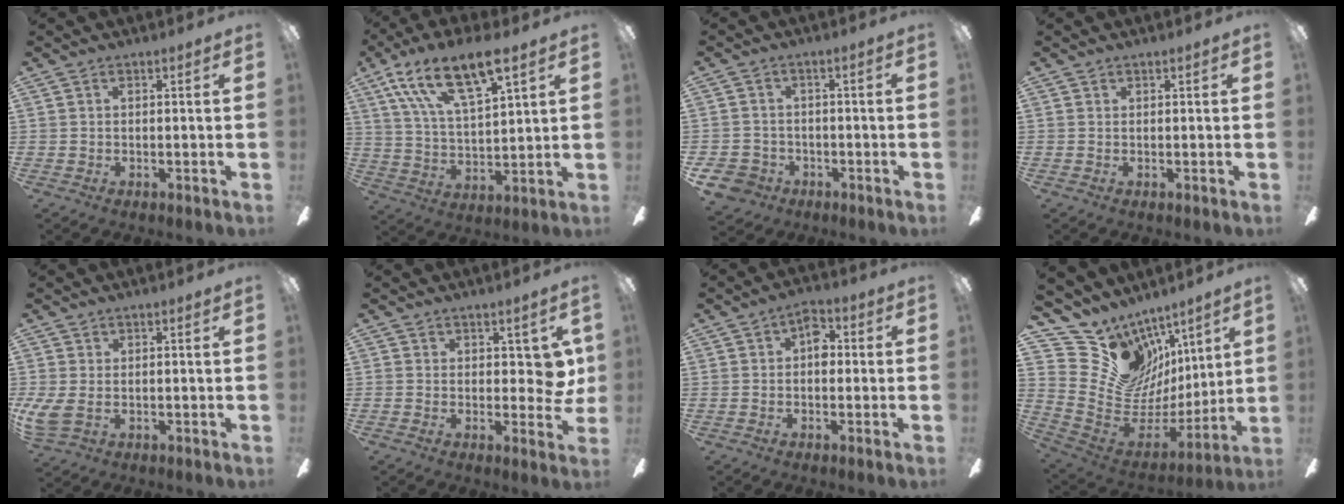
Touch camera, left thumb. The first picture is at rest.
{"total": 17.0, "force": [11.3, 5.5, 11.5], "torque": [-0.223, -0.048, 0.193]}
{"total": 5.9, "force": [-2.9, 4.9, 1.4], "torque": [-0.047, 0.020, -0.056]}
{"total": 0.0}
{"total": 4.6, "force": [0.6, 2.4, 3.9], "torque": [-0.081, -0.009, 0.011]}
{"total": 5.8, "force": [1.8, 3.6, 4.2], "torque": [-0.037, -0.006, 0.033]}
{"total": 5.1, "force": [0.9, 3.1, 4.0], "torque": [-0.046, 0.003, 0.008]}
{"total": 14.6, "force": [9.2, 11.0, 2.9], "torque": [-0.075, -0.090, 0.189]}